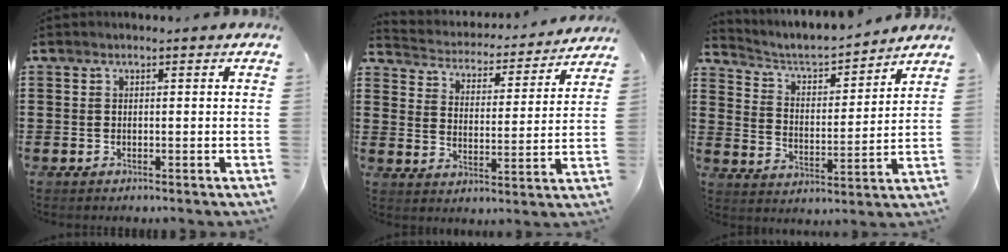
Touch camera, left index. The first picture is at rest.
{"total": 3.2, "force": [3.2, 0.4, -0.2], "torque": [-0.019, -0.032, 0.045]}
{"total": 4.6, "force": [4.2, 1.0, 1.5], "torque": [-0.050, -0.031, 0.065]}